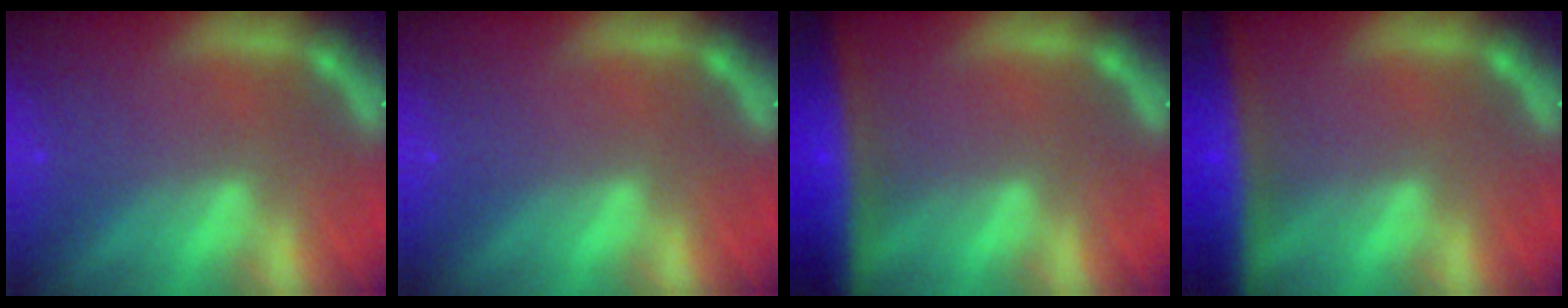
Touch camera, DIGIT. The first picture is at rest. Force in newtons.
{"total": 0.0}
{"total": 10.0}
{"total": 9.5}